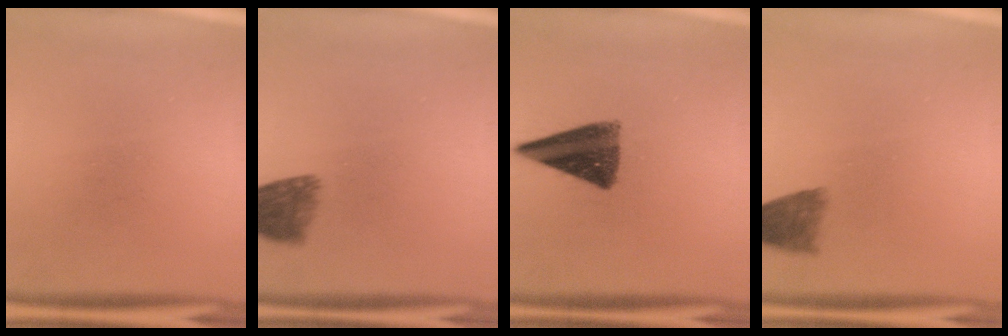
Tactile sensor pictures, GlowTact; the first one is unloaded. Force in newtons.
{"total": 5.8}
{"total": 10.6}
{"total": 4.0}